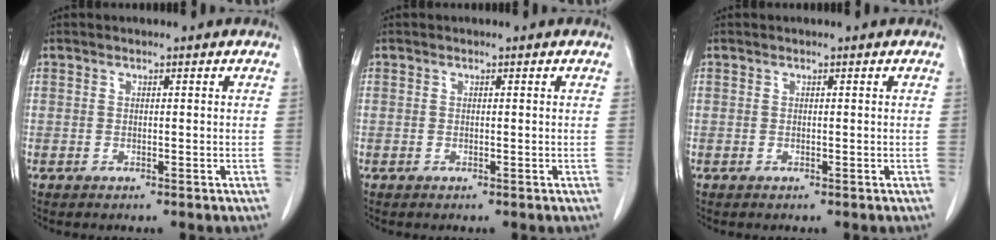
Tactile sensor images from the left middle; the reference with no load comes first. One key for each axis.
{"total": 0.0}
{"total": 0.0}